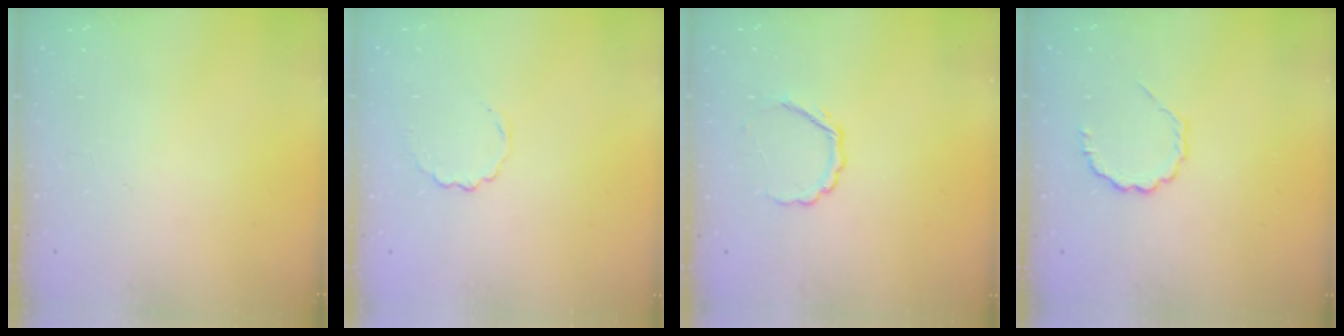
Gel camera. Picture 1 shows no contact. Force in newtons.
{"total": 3.9, "press": 3.6, "slide": 1.3}
{"total": 4.0, "press": 3.9, "slide": 0.9}
{"total": 4.0, "press": 3.9, "slide": 1.0}